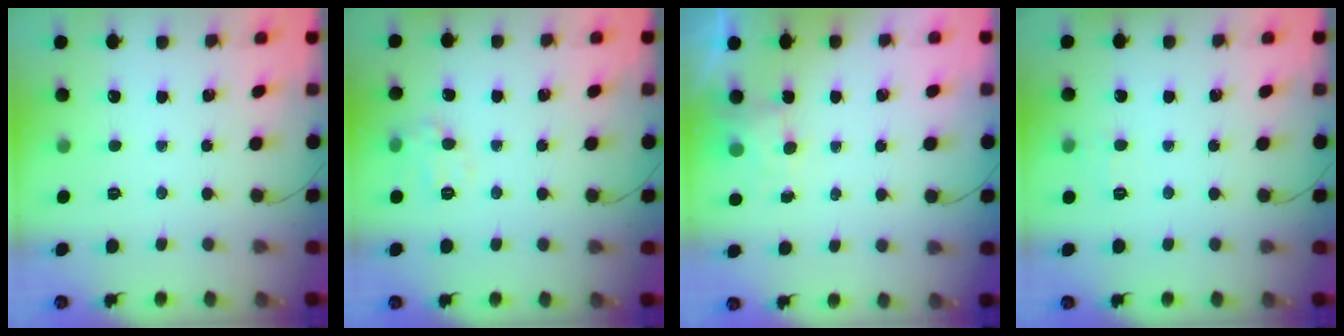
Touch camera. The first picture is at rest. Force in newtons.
{"total": 7.9, "press": 7.9, "slide": 0.7}
{"total": 4.0, "press": 3.8, "slide": 1.2}
{"total": 5.2, "press": 5.0, "slide": 1.6}